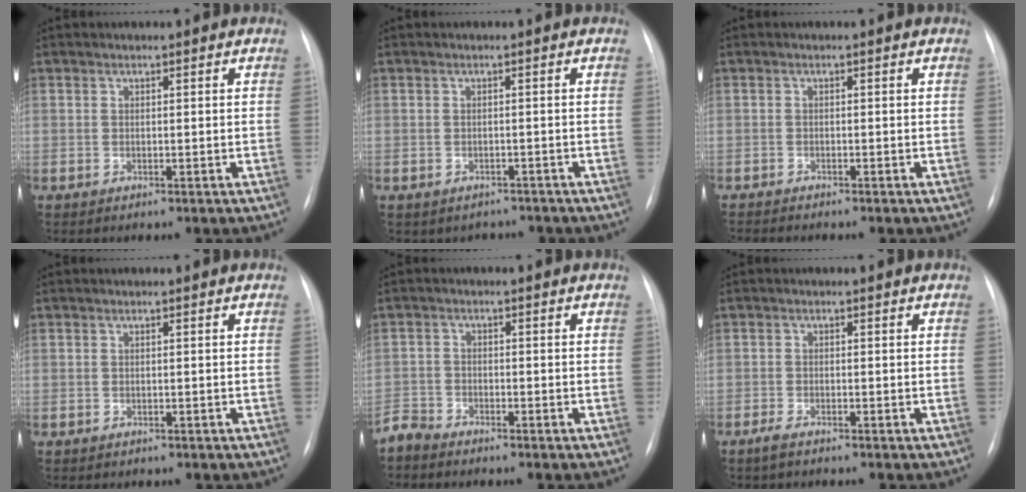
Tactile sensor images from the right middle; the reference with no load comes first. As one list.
[{"total": 3.4, "force": [-2.8, 1.9, 0.0], "torque": [0.000, 0.014, -0.033]}, {"total": 2.5, "force": [-2.3, 0.1, 0.9], "torque": [-0.011, -0.005, -0.032]}, {"total": 0.7, "force": [-0.5, 0.5, 0.2], "torque": [-0.013, 0.002, -0.002]}, {"total": 2.8, "force": [-2.7, 0.6, -0.2], "torque": [0.006, -0.007, -0.054]}, {"total": 1.7, "force": [-1.5, 0.3, 0.8], "torque": [-0.026, -0.004, -0.026]}]